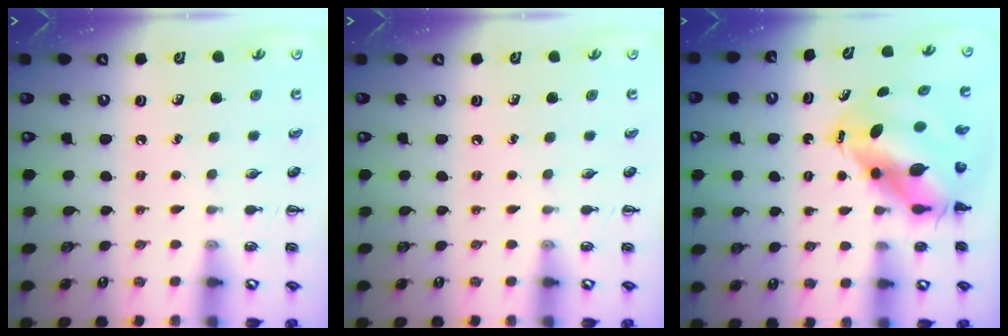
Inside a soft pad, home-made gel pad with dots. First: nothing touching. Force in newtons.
{"total": 0.0}
{"total": 7.2, "press": 7.0, "slide": 1.7}